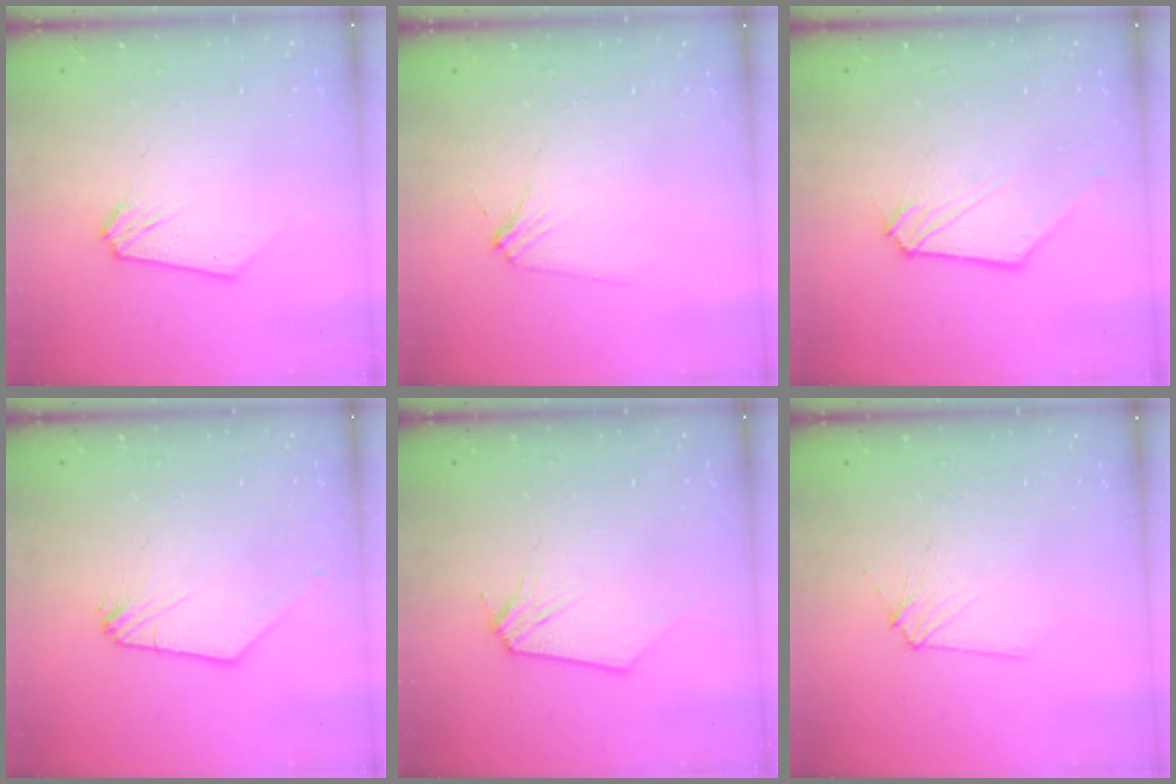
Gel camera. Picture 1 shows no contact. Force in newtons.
{"total": 3.2, "press": 3.2, "slide": 0.5}
{"total": 1.1, "press": 1.1, "slide": 0.1}
{"total": 0.0}
{"total": 0.0}
{"total": 3.5, "press": 3.5, "slide": 0.5}